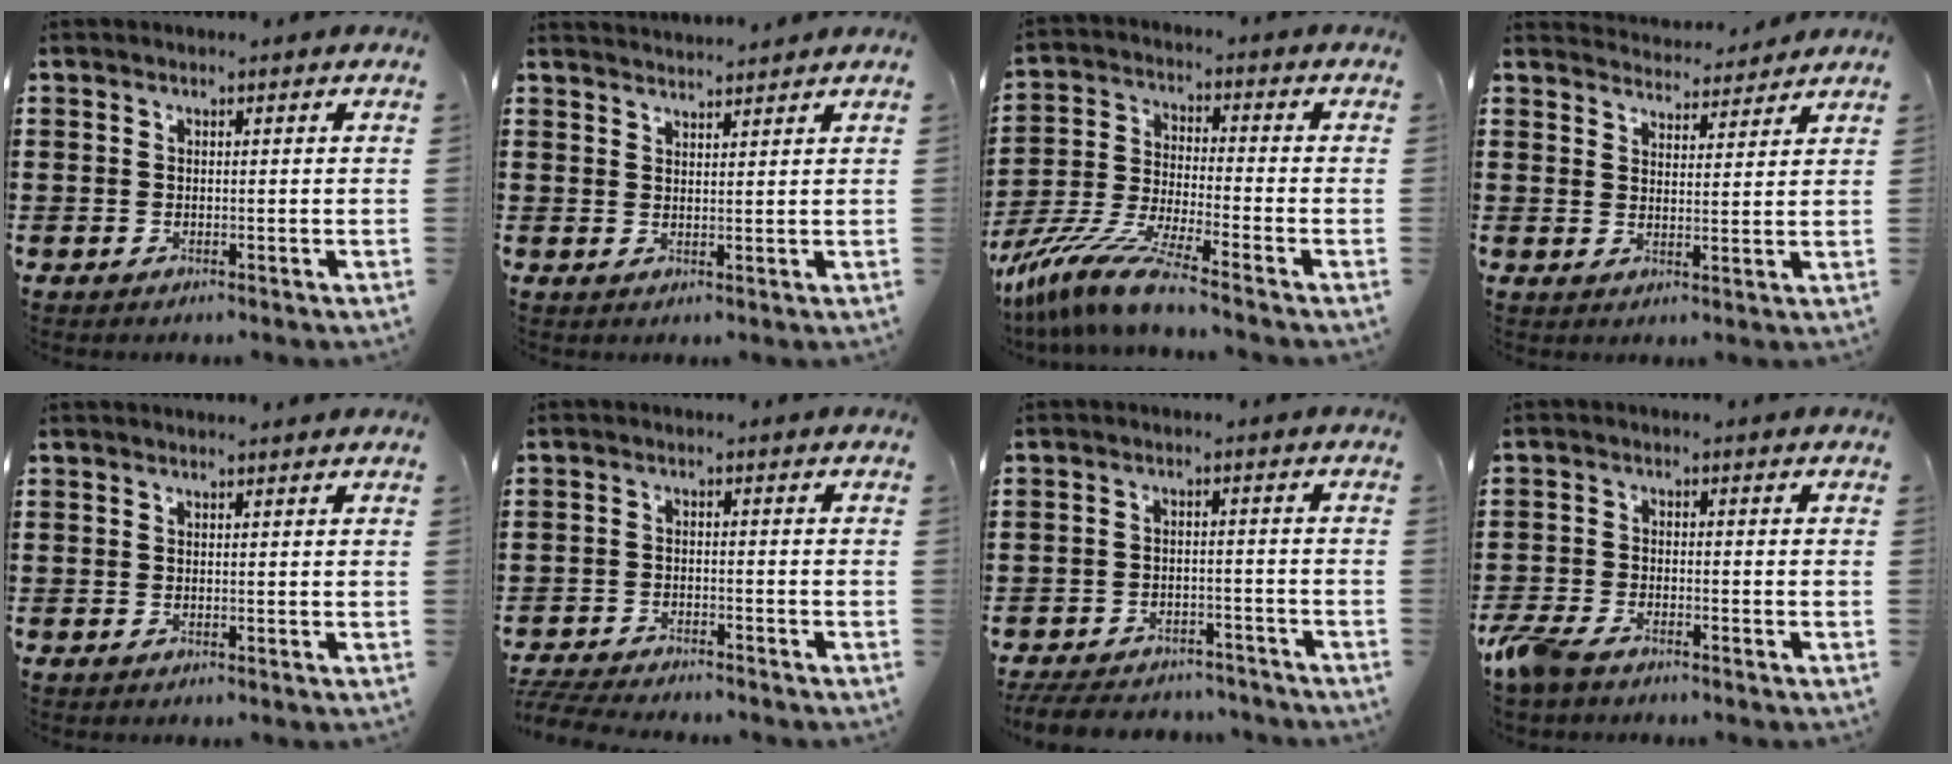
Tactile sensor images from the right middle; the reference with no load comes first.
{"total": 2.3, "force": [2.3, -0.1, 0.0], "torque": [-0.007, 0.000, 0.043]}
{"total": 9.8, "force": [-8.4, 0.1, 5.1], "torque": [-0.121, -0.009, -0.171]}
{"total": 3.7, "force": [3.6, 0.4, -0.4], "torque": [0.004, -0.023, 0.064]}
{"total": 0.6, "force": [0.6, 0.0, 0.1], "torque": [0.004, -0.004, 0.009]}
{"total": 4.1, "force": [-4.1, 0.1, 0.6], "torque": [-0.031, -0.004, -0.086]}
{"total": 4.7, "force": [-4.6, 0.6, 0.5], "torque": [-0.020, 0.007, -0.094]}
{"total": 3.9, "force": [-3.3, 1.1, 1.9], "torque": [-0.067, -0.010, -0.074]}